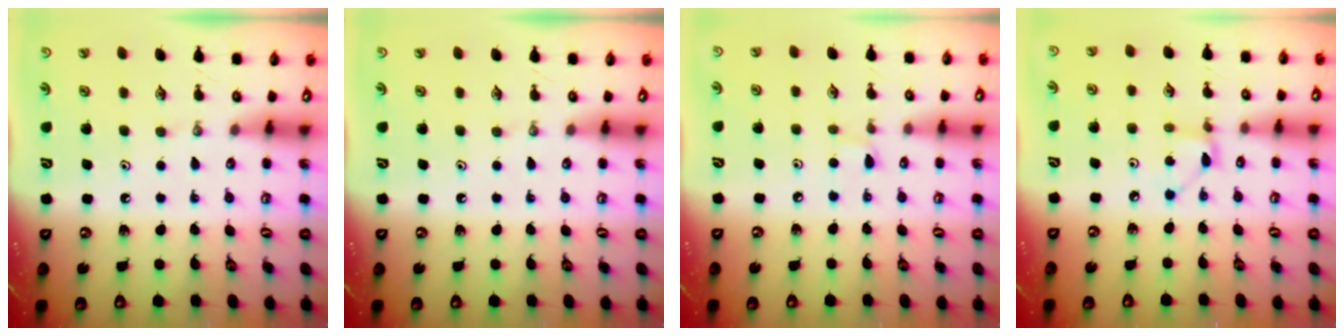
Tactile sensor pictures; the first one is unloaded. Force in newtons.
{"total": 0.0}
{"total": 4.1, "press": 4.1, "slide": 0.4}
{"total": 2.4, "press": 2.4, "slide": 0.3}